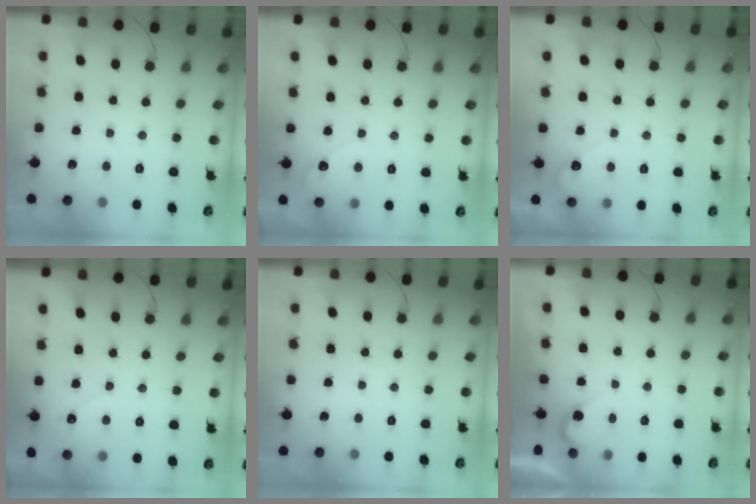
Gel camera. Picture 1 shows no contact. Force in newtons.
{"total": 3.8, "press": 3.8, "slide": 0.3}
{"total": 3.3, "press": 3.3, "slide": 0.1}
{"total": 2.9, "press": 2.9, "slide": 0.1}
{"total": 0.0}
{"total": 3.0, "press": 3.0, "slide": 0.3}